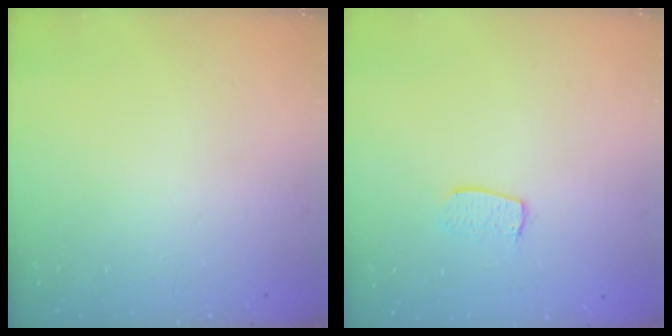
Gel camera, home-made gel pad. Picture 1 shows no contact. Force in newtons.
{"total": 5.9, "press": 5.9, "slide": 0.3}